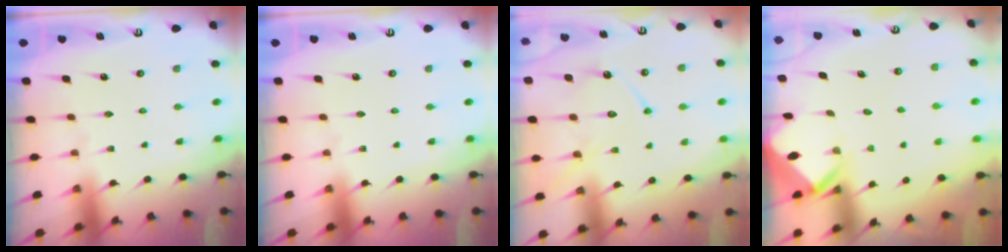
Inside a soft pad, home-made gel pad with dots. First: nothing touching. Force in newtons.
{"total": 0.0}
{"total": 12.5, "press": 12.5, "slide": 1.2}
{"total": 3.0, "press": 3.0, "slide": 0.2}